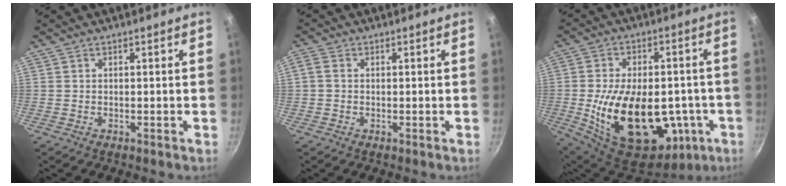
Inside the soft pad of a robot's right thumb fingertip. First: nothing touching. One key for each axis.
{"total": 1.9, "fx": 0.0, "fy": 1.6, "fz": 1.1, "tx": -0.023, "ty": 0.006, "tz": -0.004}
{"total": 26.8, "fx": -5.5, "fy": 16.1, "fz": 20.7, "tx": -0.330, "ty": 0.012, "tz": -0.061}